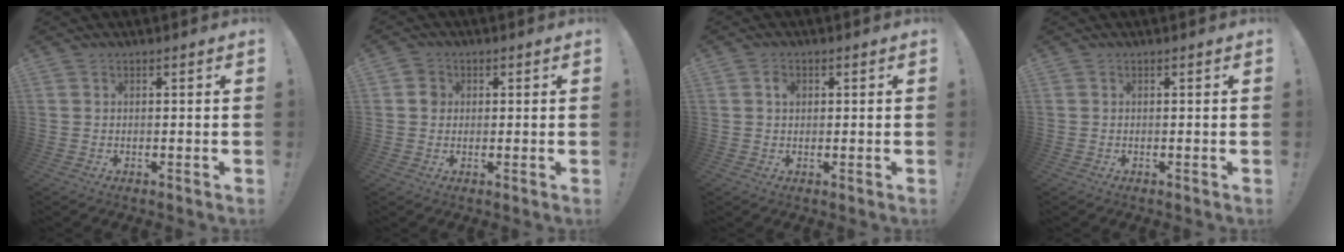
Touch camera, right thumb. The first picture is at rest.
{"total": 3.2, "force": [0.4, 3.0, 1.0], "torque": [-0.005, 0.003, 0.003]}
{"total": 2.1, "force": [0.4, 1.7, 1.2], "torque": [-0.009, -0.001, 0.003]}
{"total": 0.0}